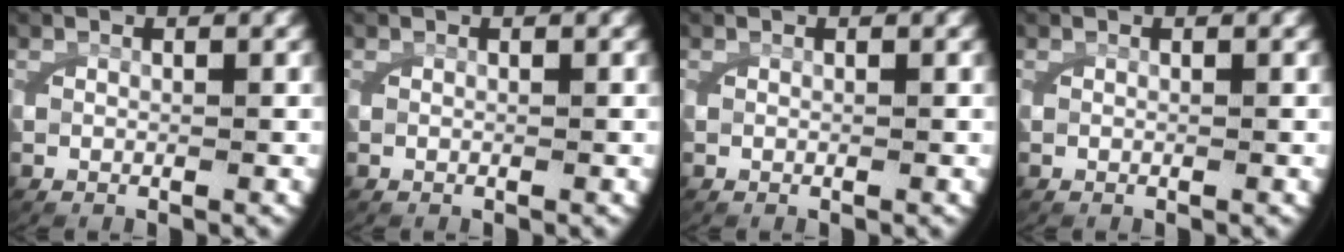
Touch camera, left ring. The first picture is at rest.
{"total": 0.0}
{"total": 0.0}
{"total": 0.0}